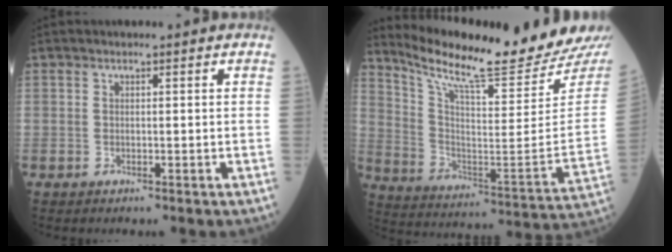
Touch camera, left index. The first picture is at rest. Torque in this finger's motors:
{"motor_torque": [0.93, -1.21, 0.29, 0.10]}